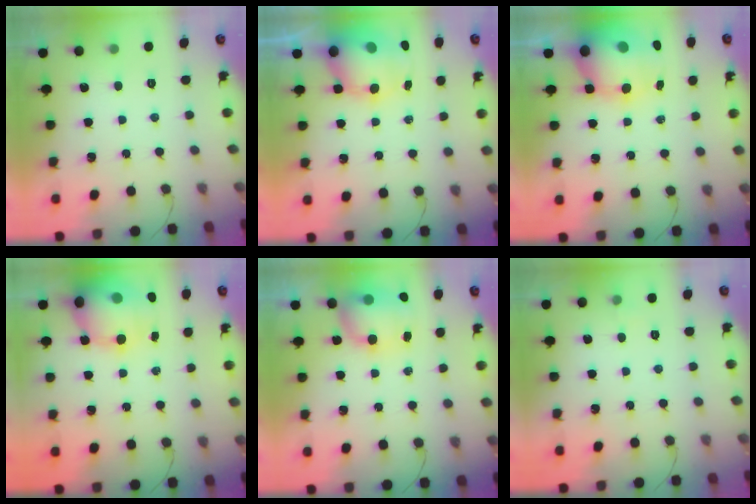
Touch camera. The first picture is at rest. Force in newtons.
{"total": 8.0, "press": 7.8, "slide": 1.8}
{"total": 10.4, "press": 10.0, "slide": 2.6}
{"total": 15.4, "press": 14.8, "slide": 4.4}
{"total": 8.8, "press": 8.2, "slide": 3.3}
{"total": 2.3, "press": 2.1, "slide": 0.9}